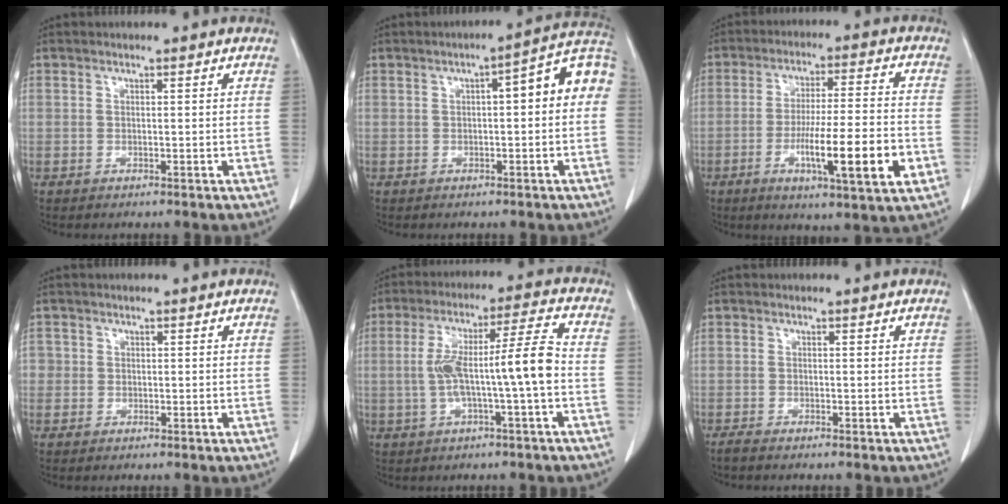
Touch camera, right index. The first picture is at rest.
{"total": 8.5, "force": [0.9, 1.7, 8.3], "torque": [-0.109, 0.035, 0.006]}
{"total": 14.0, "force": [-4.4, 0.8, 13.2], "torque": [-0.219, -0.012, -0.070]}
{"total": 1.7, "force": [-0.1, 1.7, 0.2], "torque": [0.007, 0.004, -0.003]}
{"total": 10.7, "force": [-1.4, 0.1, 10.6], "torque": [-0.193, 0.027, -0.026]}
{"total": 1.6, "force": [-1.4, -0.1, 0.8], "torque": [-0.016, -0.003, -0.025]}